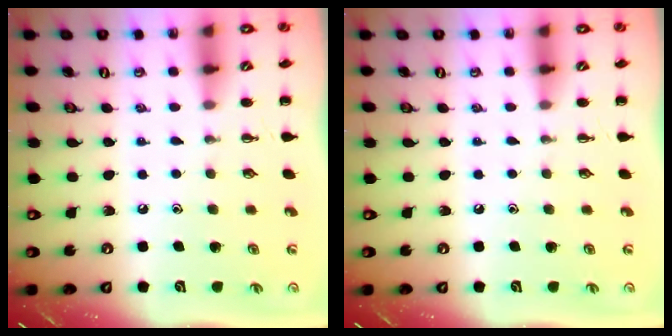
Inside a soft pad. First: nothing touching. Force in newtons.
{"total": 0.0}